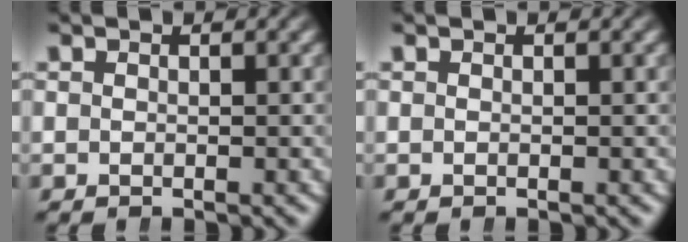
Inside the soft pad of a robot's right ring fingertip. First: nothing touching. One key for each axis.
{"total": 0.0}